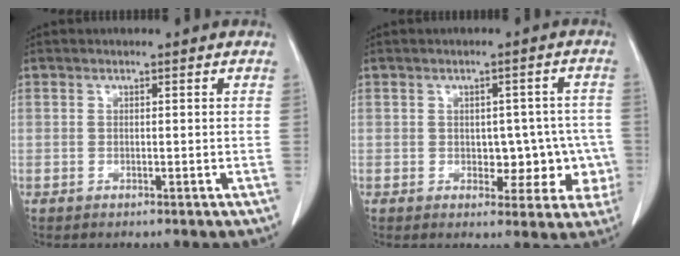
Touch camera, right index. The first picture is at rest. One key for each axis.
{"total": 6.7, "fx": -1.0, "fy": 4.5, "fz": 4.9, "tx": -0.038, "ty": 0.023, "tz": -0.004}